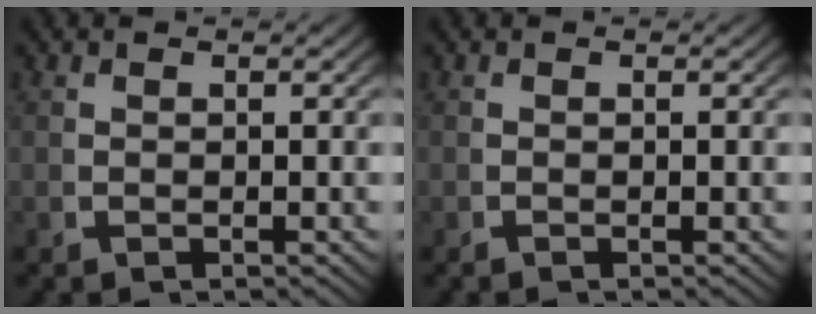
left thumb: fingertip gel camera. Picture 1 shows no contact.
{"total": 0.0}